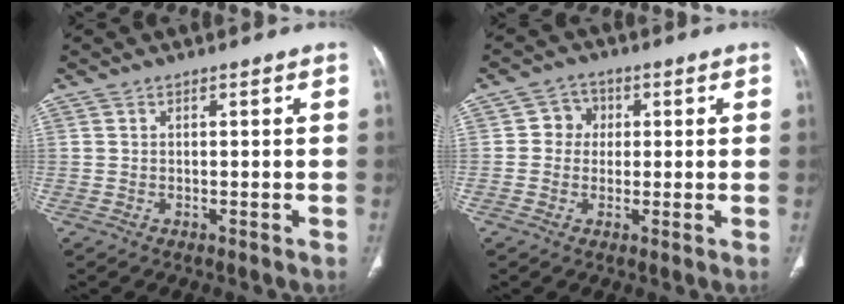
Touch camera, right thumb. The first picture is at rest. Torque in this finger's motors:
{"motor_torque": [0.25, 0.04, 0.25, -0.46, 0.14]}